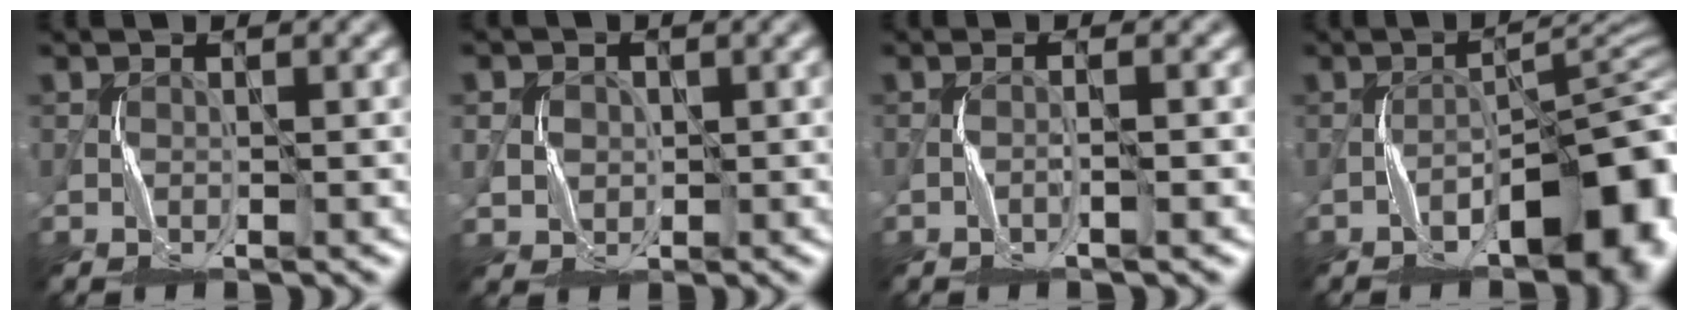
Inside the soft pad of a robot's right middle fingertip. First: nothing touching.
{"total": 2.9, "force": [0.3, 2.7, 1.1], "torque": [-0.015, -0.002, -0.003]}
{"total": 1.1, "force": [-0.4, -0.4, 1.0], "torque": [-0.020, 0.004, -0.012]}
{"total": 10.5, "force": [-5.0, 3.7, 8.4], "torque": [-0.105, 0.012, -0.075]}